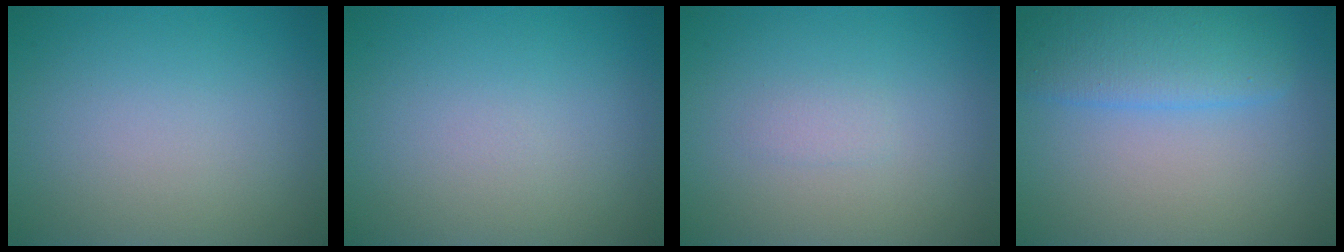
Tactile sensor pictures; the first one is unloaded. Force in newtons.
{"total": 0.0}
{"total": 0.7, "press": 0.6, "slide": 0.2}
{"total": 4.2, "press": 4.1, "slide": 0.2}